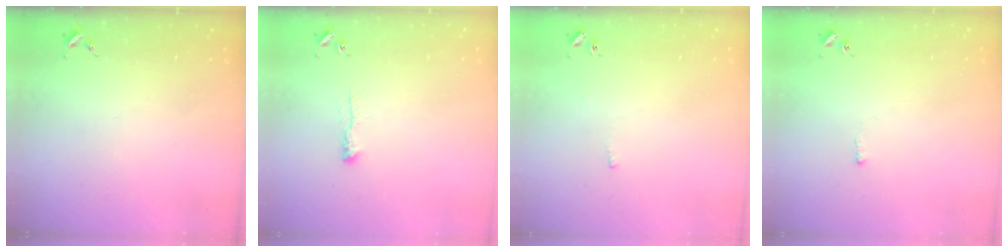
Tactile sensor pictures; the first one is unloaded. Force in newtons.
{"total": 4.5, "press": 4.4, "slide": 0.7}
{"total": 2.2, "press": 2.2, "slide": 0.5}
{"total": 2.7, "press": 2.7, "slide": 0.5}